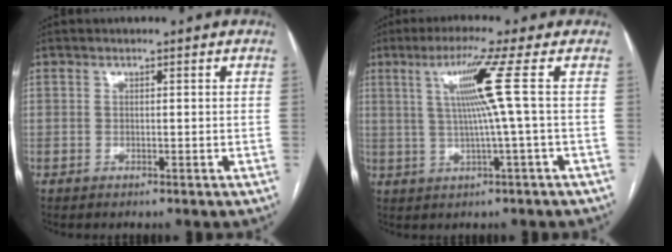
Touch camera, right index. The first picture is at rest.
{"total": 7.5, "force": [1.6, -2.5, 6.9], "torque": [-0.128, 0.007, 0.038]}